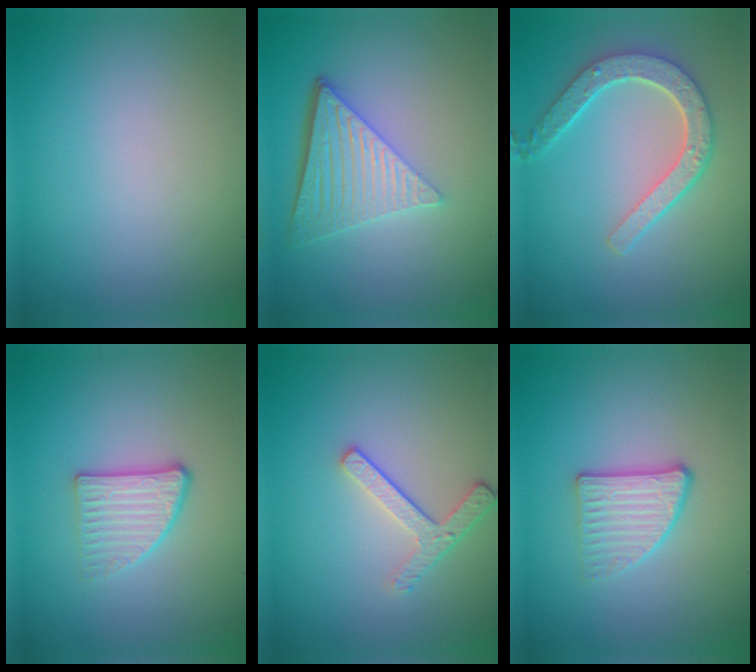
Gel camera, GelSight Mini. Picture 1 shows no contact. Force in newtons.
{"total": 6.5, "press": 4.4, "slide": 4.8}
{"total": 4.9, "press": 3.9, "slide": 3.0}
{"total": 2.9, "press": 2.5, "slide": 1.4}
{"total": 2.6, "press": 2.2, "slide": 1.3}
{"total": 2.7, "press": 2.4, "slide": 1.1}